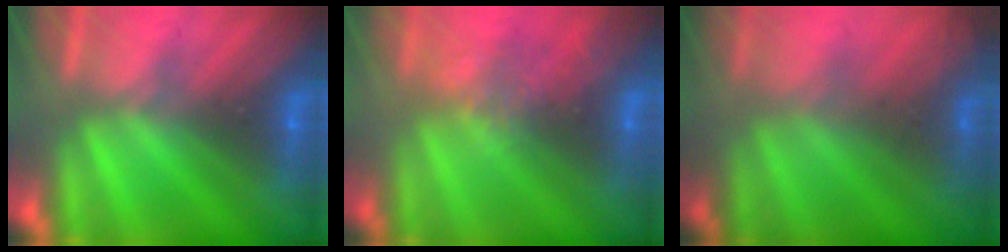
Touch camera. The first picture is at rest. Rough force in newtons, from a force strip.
{"total": 2.8}
{"total": 8.2}